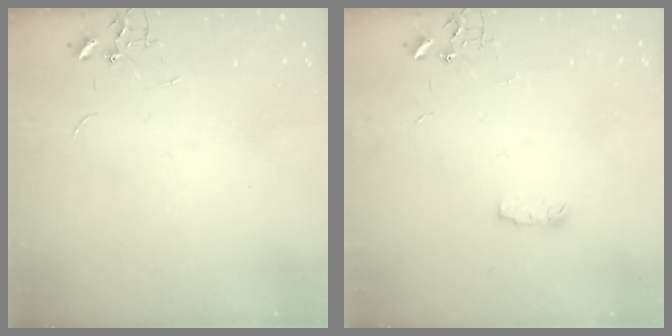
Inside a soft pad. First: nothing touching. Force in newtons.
{"total": 3.4, "press": 3.3, "slide": 1.0}